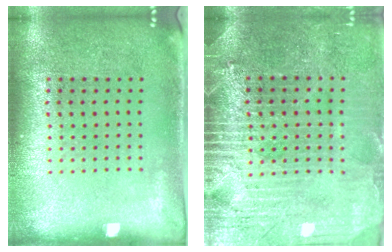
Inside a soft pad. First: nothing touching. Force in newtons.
{"total": 3.7, "press": 3.4, "slide": 1.5}